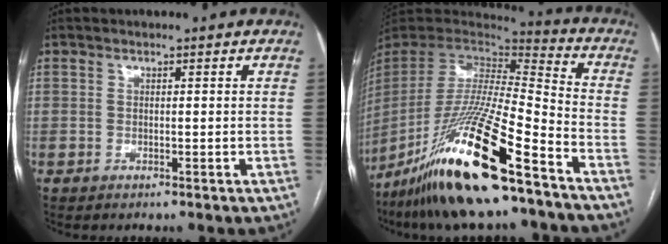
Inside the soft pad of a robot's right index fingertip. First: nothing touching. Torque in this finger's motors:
{"motor_torque": [1.07, -1.06, 0.75, 0.21]}